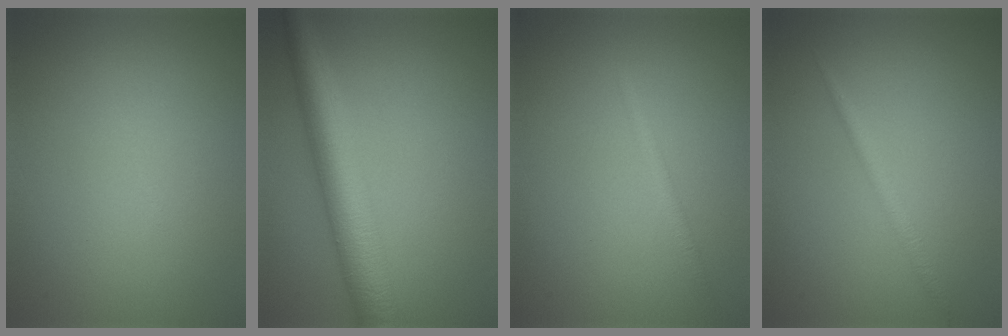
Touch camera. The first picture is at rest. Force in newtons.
{"total": 6.5, "press": 6.5, "slide": 0.1}
{"total": 1.2, "press": 1.2, "slide": 0.0}
{"total": 1.3, "press": 1.3, "slide": 0.1}